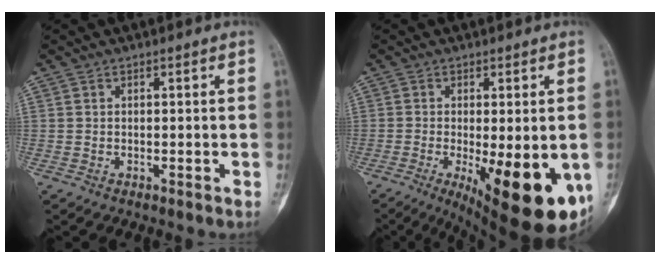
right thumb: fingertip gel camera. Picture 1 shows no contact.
{"total": 18.3, "force": [-5.9, 6.2, 16.2], "torque": [-0.176, -0.024, -0.065]}